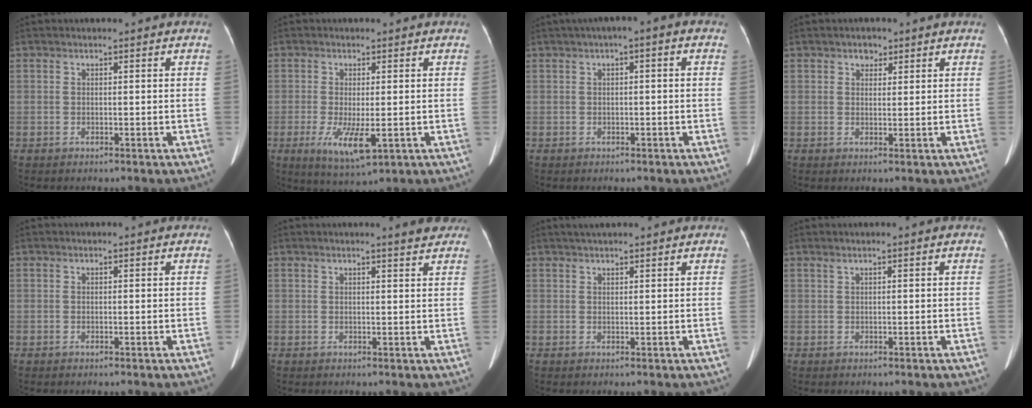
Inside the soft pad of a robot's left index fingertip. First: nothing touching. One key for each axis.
{"total": 6.0, "fx": -1.3, "fy": 1.7, "fz": 5.6, "tx": -0.108, "ty": -0.016, "tz": -0.014}
{"total": 2.6, "fx": 0.8, "fy": 1.0, "fz": 2.3, "tx": -0.033, "ty": 0.021, "tz": 0.006}
{"total": 1.8, "fx": 1.2, "fy": 1.2, "fz": 0.6, "tx": -0.009, "ty": 0.003, "tz": 0.016}
{"total": 0.0}
{"total": 3.7, "fx": 3.4, "fy": 0.2, "fz": 1.5, "tx": -0.022, "ty": -0.002, "tz": 0.032}
{"total": 5.3, "fx": 4.6, "fy": 0.7, "fz": 2.6, "tx": -0.036, "ty": 0.033, "tz": 0.068}
{"total": 0.8, "fx": 0.6, "fy": -0.2, "fz": 0.5, "tx": -0.016, "ty": 0.005, "tz": 0.017}